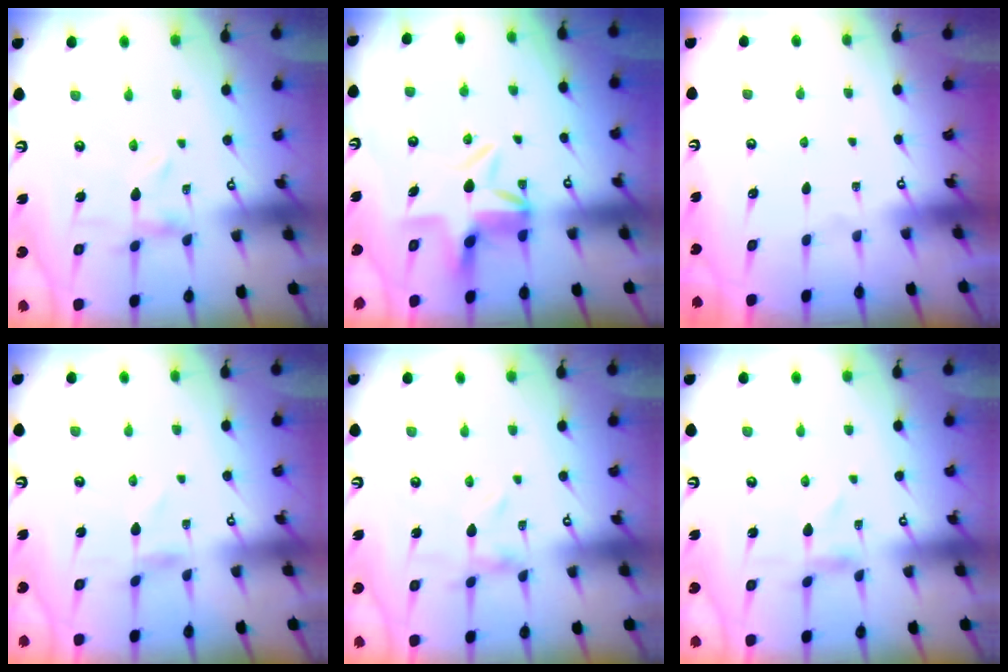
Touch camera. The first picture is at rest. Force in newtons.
{"total": 5.8, "press": 5.3, "slide": 2.3}
{"total": 0.0}
{"total": 0.0}
{"total": 0.0}
{"total": 0.0}